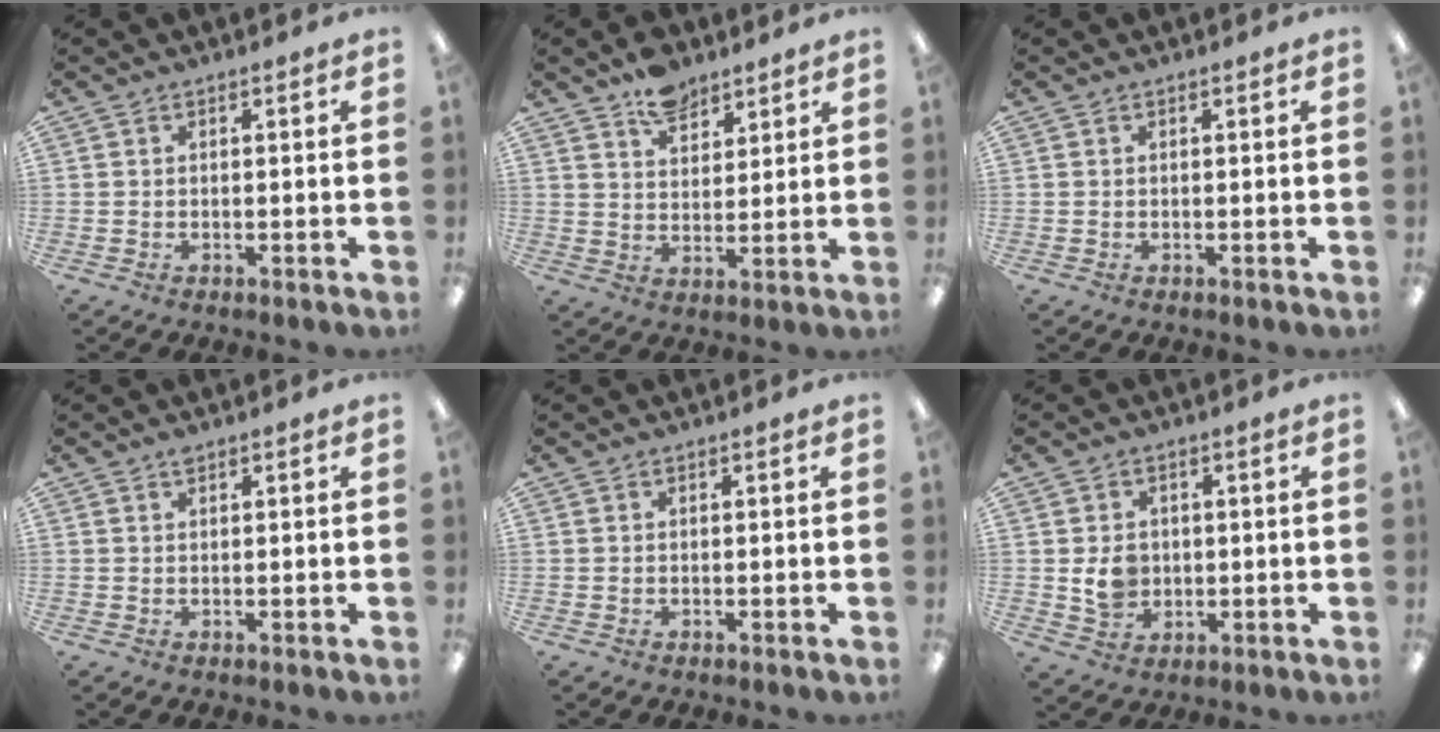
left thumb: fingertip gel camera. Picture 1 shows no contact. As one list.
[{"total": 7.9, "force": [6.0, 4.4, 2.7], "torque": [-0.041, -0.027, 0.108]}, {"total": 0.0}, {"total": 0.9, "force": [0.8, 0.3, 0.4], "torque": [-0.010, 0.002, 0.013]}, {"total": 0.0}, {"total": 6.1, "force": [0.4, 5.2, 3.3], "torque": [-0.048, 0.001, 0.007]}]